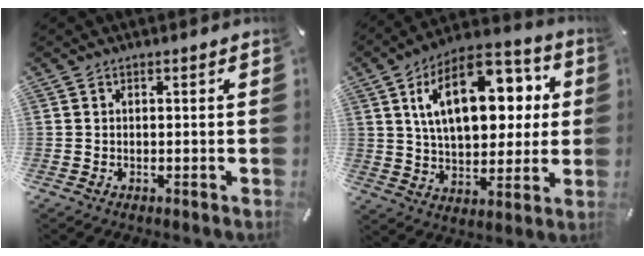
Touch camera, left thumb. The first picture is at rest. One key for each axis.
{"total": 21.1, "fx": 6.9, "fy": 12.0, "fz": 16.0, "tx": -0.269, "ty": -0.004, "tz": 0.111}